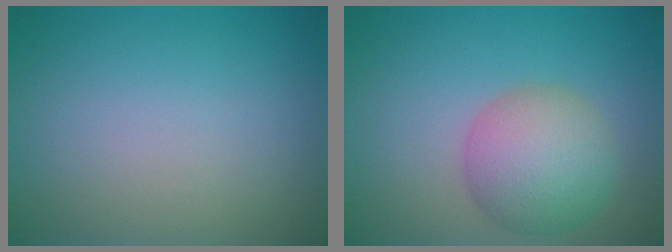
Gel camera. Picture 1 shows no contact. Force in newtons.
{"total": 5.5, "press": 5.5, "slide": 0.1}